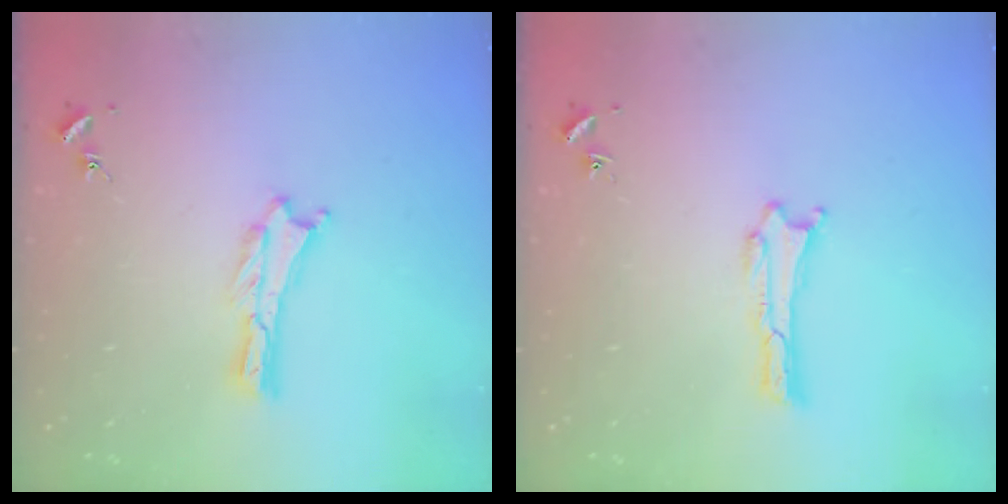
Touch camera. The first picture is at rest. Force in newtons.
{"total": 0.0}